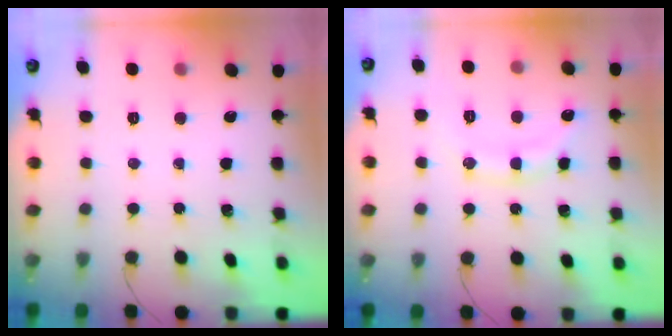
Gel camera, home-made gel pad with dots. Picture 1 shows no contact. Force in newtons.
{"total": 10.2, "press": 10.2, "slide": 0.6}